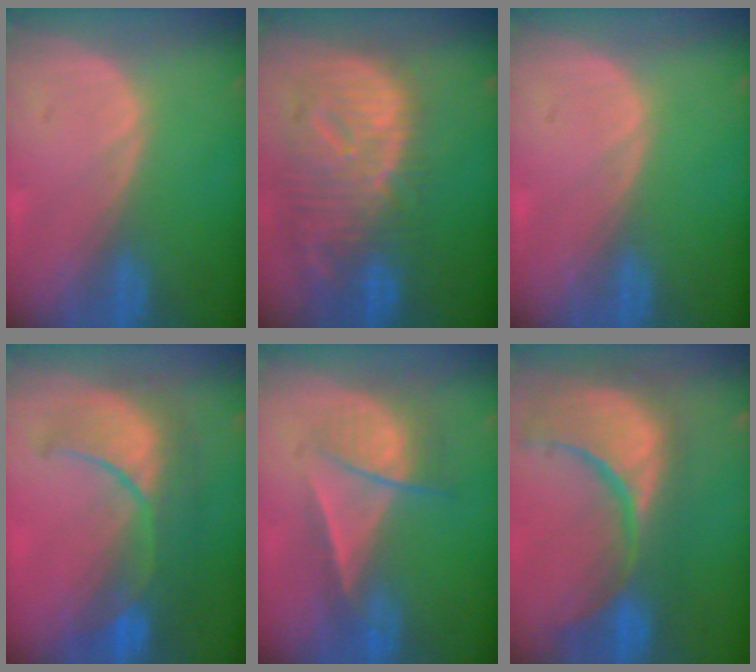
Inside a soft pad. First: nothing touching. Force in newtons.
{"total": 12.4, "press": 10.7, "slide": 6.3}
{"total": 0.0}
{"total": 9.9, "press": 9.3, "slide": 3.5}
{"total": 7.1, "press": 6.0, "slide": 3.7}
{"total": 15.1, "press": 12.0, "slide": 9.1}